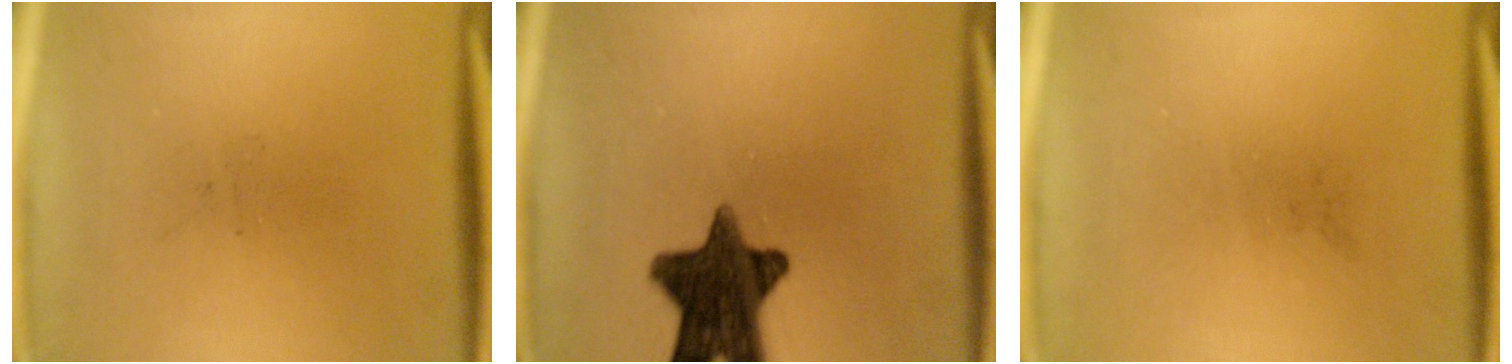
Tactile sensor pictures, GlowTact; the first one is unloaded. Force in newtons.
{"total": 13.4}
{"total": 0.0}